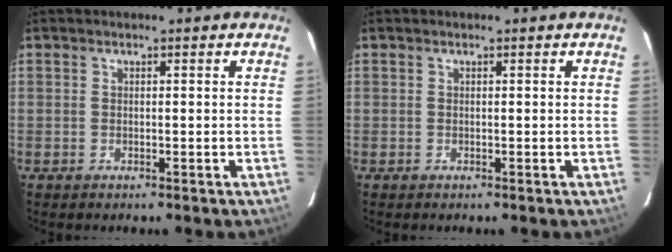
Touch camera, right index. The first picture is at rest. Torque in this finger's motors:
{"motor_torque": [-0.05, 0.12, -0.02, 0.00]}